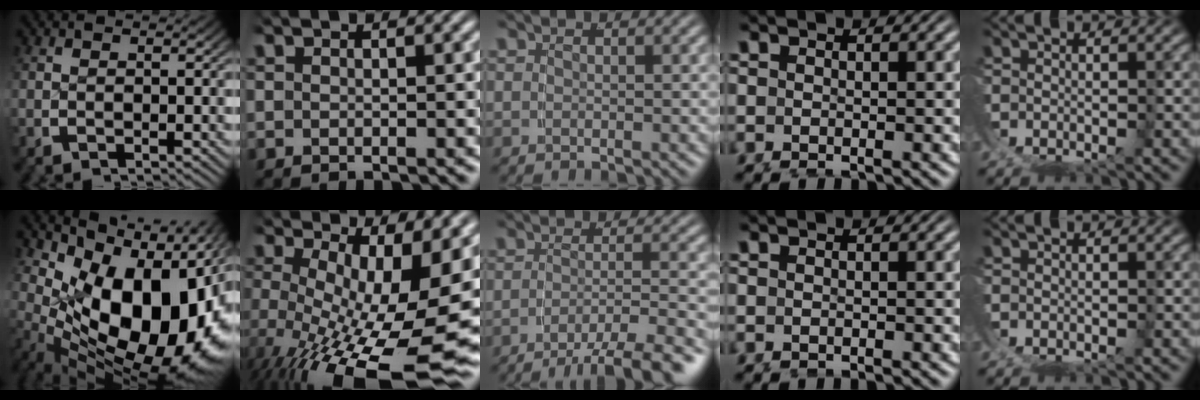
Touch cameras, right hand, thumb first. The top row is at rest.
{"thumb": {"total": 24.9, "force": [-0.7, 15.0, 19.9], "torque": [-0.304, -0.032, 0.009]}, "index": {"total": 13.1, "force": [-5.3, 5.6, 10.6], "torque": [-0.181, -0.060, -0.045]}, "middle": {"total": 7.3, "force": [-5.4, 1.9, 4.6], "torque": [-0.061, -0.020, -0.070]}, "ring": {"total": 0.7, "force": [-0.6, 0.1, 0.2], "torque": [-0.004, -0.003, -0.006]}}